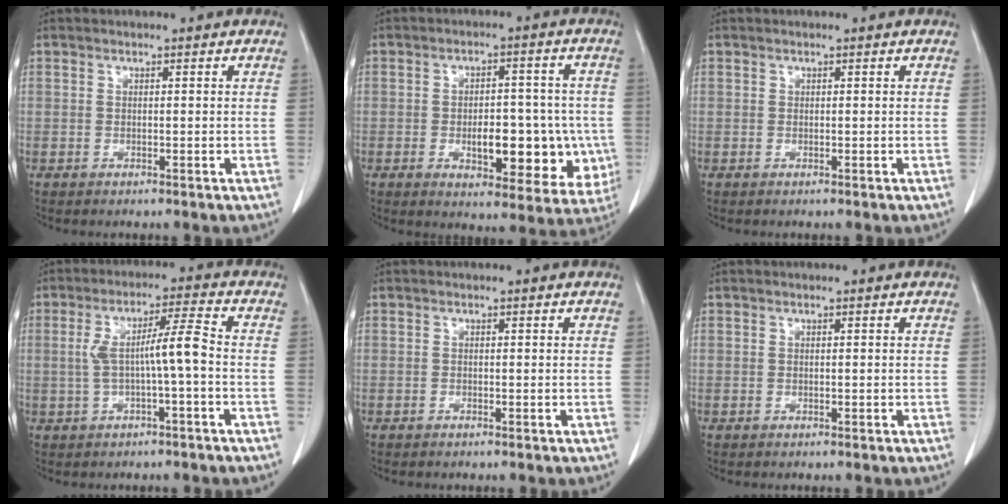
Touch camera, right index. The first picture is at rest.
{"total": 12.9, "force": [-2.7, 6.1, 11.1], "torque": [-0.129, 0.014, -0.020]}
{"total": 0.0}
{"total": 6.7, "force": [-0.7, 0.1, 6.7], "torque": [-0.126, 0.022, -0.009]}
{"total": 0.0}
{"total": 0.0}